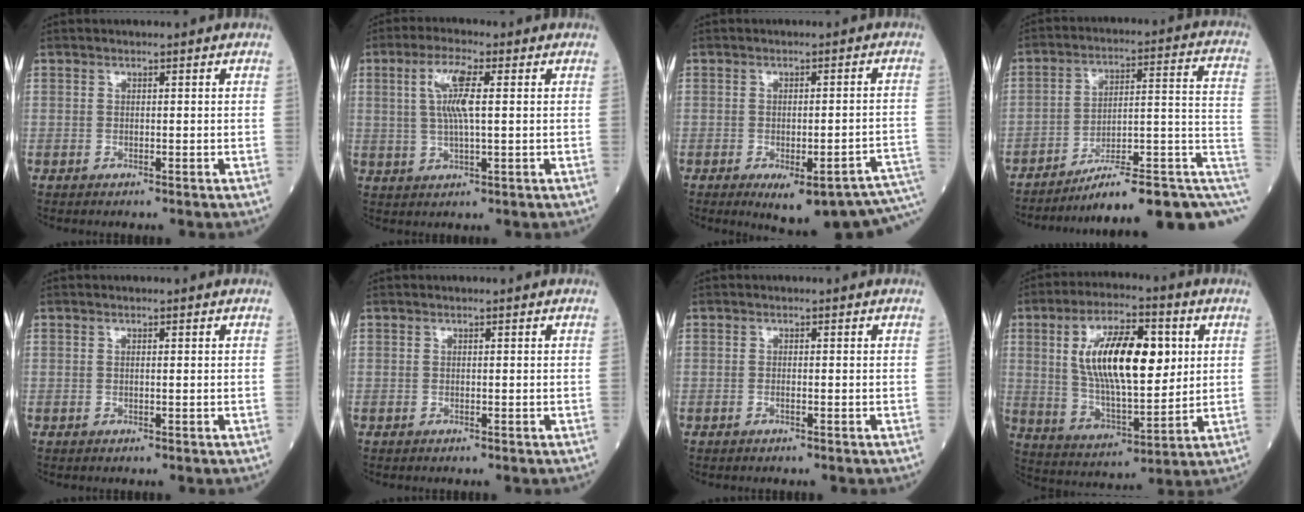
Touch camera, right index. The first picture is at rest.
{"total": 6.6, "force": [1.5, 0.9, 6.4], "torque": [-0.133, 0.006, 0.028]}
{"total": 16.0, "force": [-10.7, 3.4, 11.4], "torque": [-0.073, 0.010, -0.120]}
{"total": 18.7, "force": [-10.6, 3.2, 15.1], "torque": [-0.136, 0.061, -0.147]}
{"total": 0.0}
{"total": 0.0}
{"total": 0.6, "force": [-0.2, 0.0, 0.5], "torque": [-0.013, 0.000, -0.004]}
{"total": 16.8, "force": [3.9, 5.8, 15.3], "torque": [-0.283, 0.012, 0.069]}